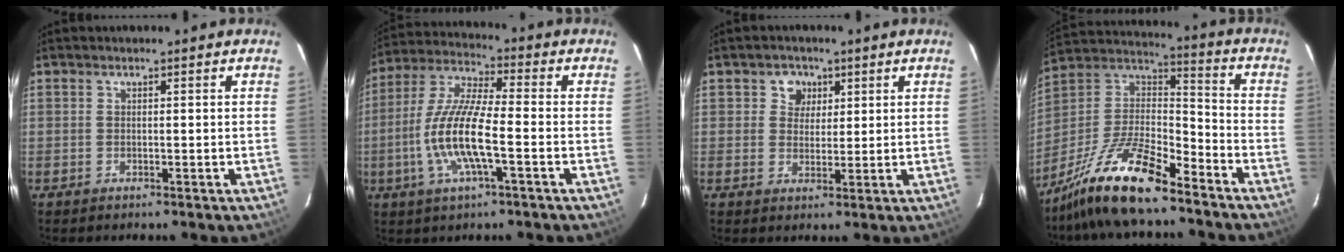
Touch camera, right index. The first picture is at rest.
{"total": 13.1, "force": [-3.5, 2.5, 12.3], "torque": [-0.257, -0.003, -0.071]}
{"total": 4.1, "force": [1.5, 3.7, 0.8], "torque": [0.001, 0.008, 0.026]}
{"total": 16.8, "force": [-12.7, 4.0, 10.3], "torque": [-0.226, 0.002, -0.241]}